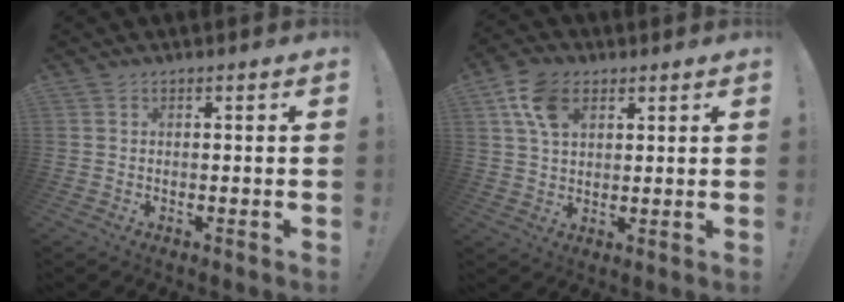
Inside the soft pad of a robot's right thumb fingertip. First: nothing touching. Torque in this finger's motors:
{"motor_torque": [1.11, 1.19, 0.18, -0.02, 0.06]}